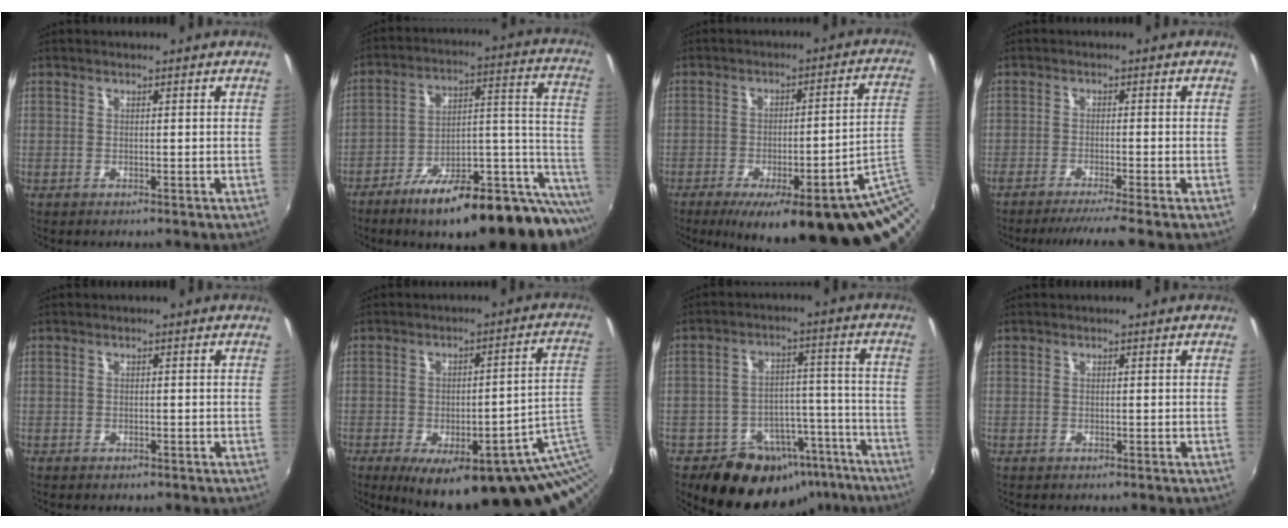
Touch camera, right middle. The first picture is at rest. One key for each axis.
{"total": 25.0, "fx": -17.2, "fy": 5.6, "fz": 17.2, "tx": -0.203, "ty": -0.008, "tz": -0.259}
{"total": 23.6, "fx": -12.1, "fy": 3.5, "fz": 19.9, "tx": -0.256, "ty": -0.019, "tz": -0.152}
{"total": 5.3, "fx": -4.5, "fy": -1.4, "fz": 2.3, "tx": -0.049, "ty": -0.011, "tz": -0.073}
{"total": 0.9, "fx": -0.6, "fy": 0.7, "fz": 0.2, "tx": -0.005, "ty": -0.004, "tz": -0.009}
{"total": 22.5, "fx": -10.3, "fy": 5.5, "fz": 19.2, "tx": -0.230, "ty": -0.026, "tz": -0.122}
{"total": 16.9, "fx": -12.2, "fy": 10.6, "fz": 5.2, "tx": -0.099, "ty": 0.050, "tz": -0.146}
{"total": 0.0}